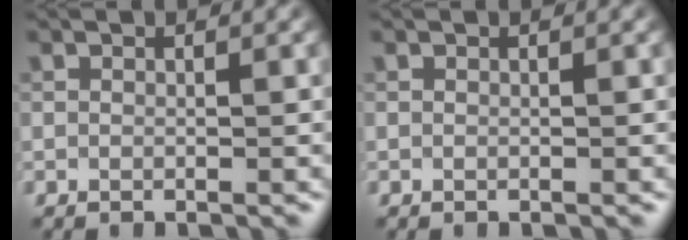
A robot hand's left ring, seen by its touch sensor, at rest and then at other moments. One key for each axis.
{"total": 0.0}